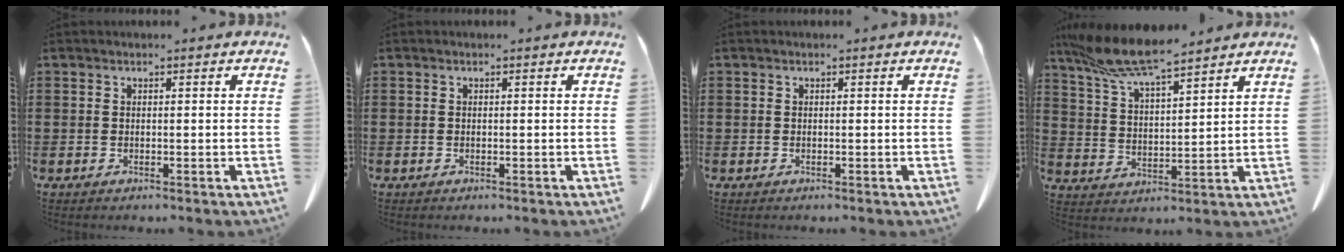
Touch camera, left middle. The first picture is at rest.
{"total": 0.0}
{"total": 0.0}
{"total": 9.6, "force": [8.3, 0.5, 4.9], "torque": [-0.121, -0.034, 0.147]}